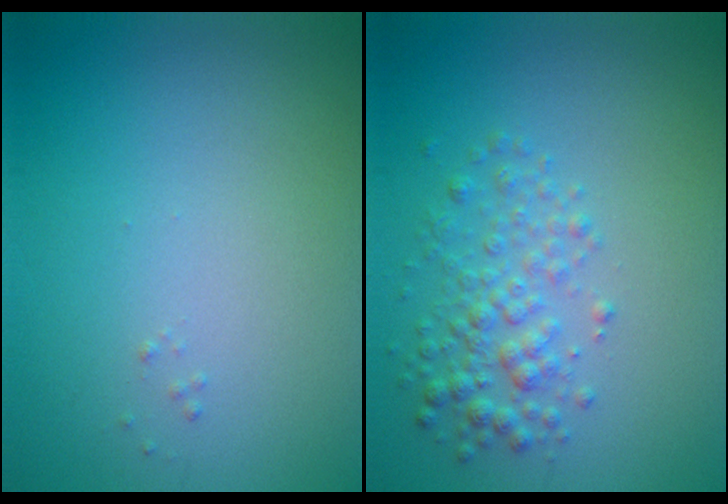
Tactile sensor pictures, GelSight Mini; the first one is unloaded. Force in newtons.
{"total": 3.0, "press": 3.0, "slide": 0.1}